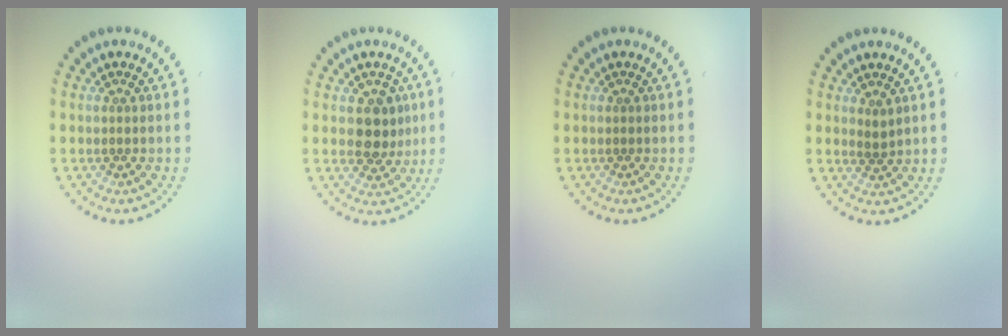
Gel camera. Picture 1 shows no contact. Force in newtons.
{"total": 3.5, "press": 3.3, "slide": 1.0}
{"total": 0.0}
{"total": 1.0, "press": 0.8, "slide": 0.5}